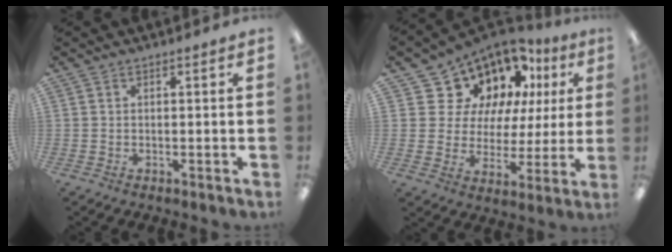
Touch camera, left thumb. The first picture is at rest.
{"total": 13.0, "force": [8.5, 9.2, 3.4], "torque": [-0.086, -0.057, 0.166]}